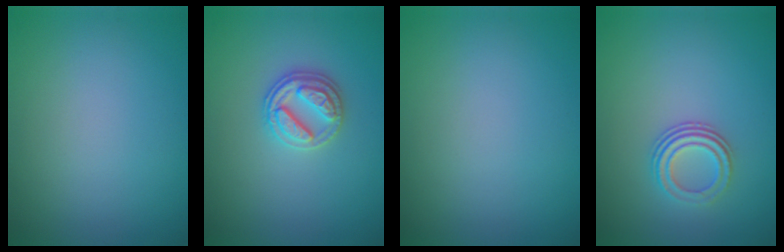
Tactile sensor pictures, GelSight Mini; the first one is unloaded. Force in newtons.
{"total": 2.8, "press": 2.8, "slide": 0.5}
{"total": 0.0}
{"total": 2.8, "press": 2.1, "slide": 1.9}